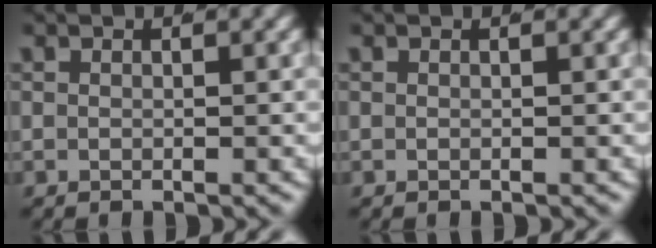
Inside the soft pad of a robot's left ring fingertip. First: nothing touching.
{"total": 0.0}